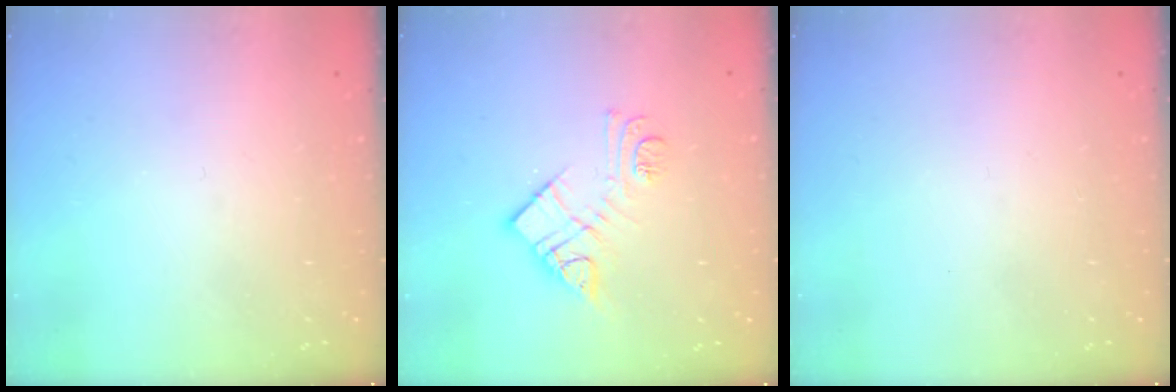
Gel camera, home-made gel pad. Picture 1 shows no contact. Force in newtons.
{"total": 12.4, "press": 12.4, "slide": 0.7}
{"total": 1.6, "press": 1.6, "slide": 0.1}